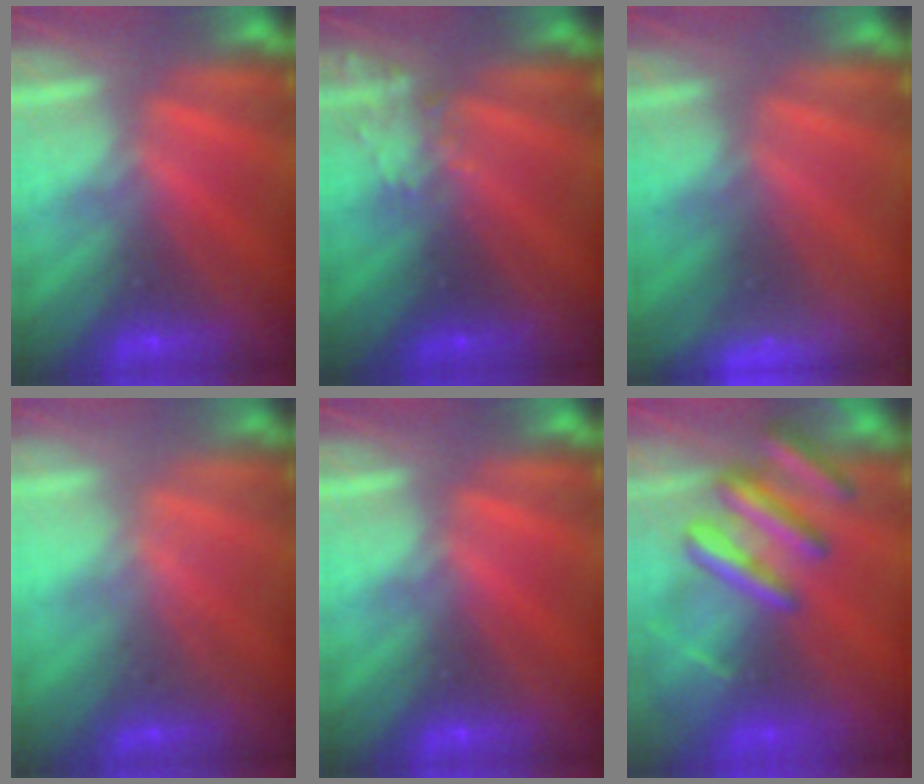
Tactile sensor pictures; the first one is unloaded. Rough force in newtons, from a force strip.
{"total": 2.4}
{"total": 3.3}
{"total": 2.3}
{"total": 0.0}
{"total": 8.3}